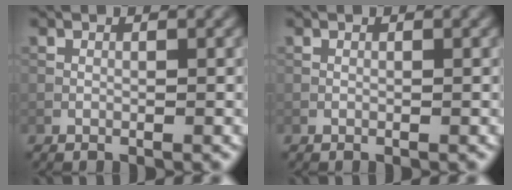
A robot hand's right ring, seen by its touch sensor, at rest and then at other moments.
{"total": 0.0}